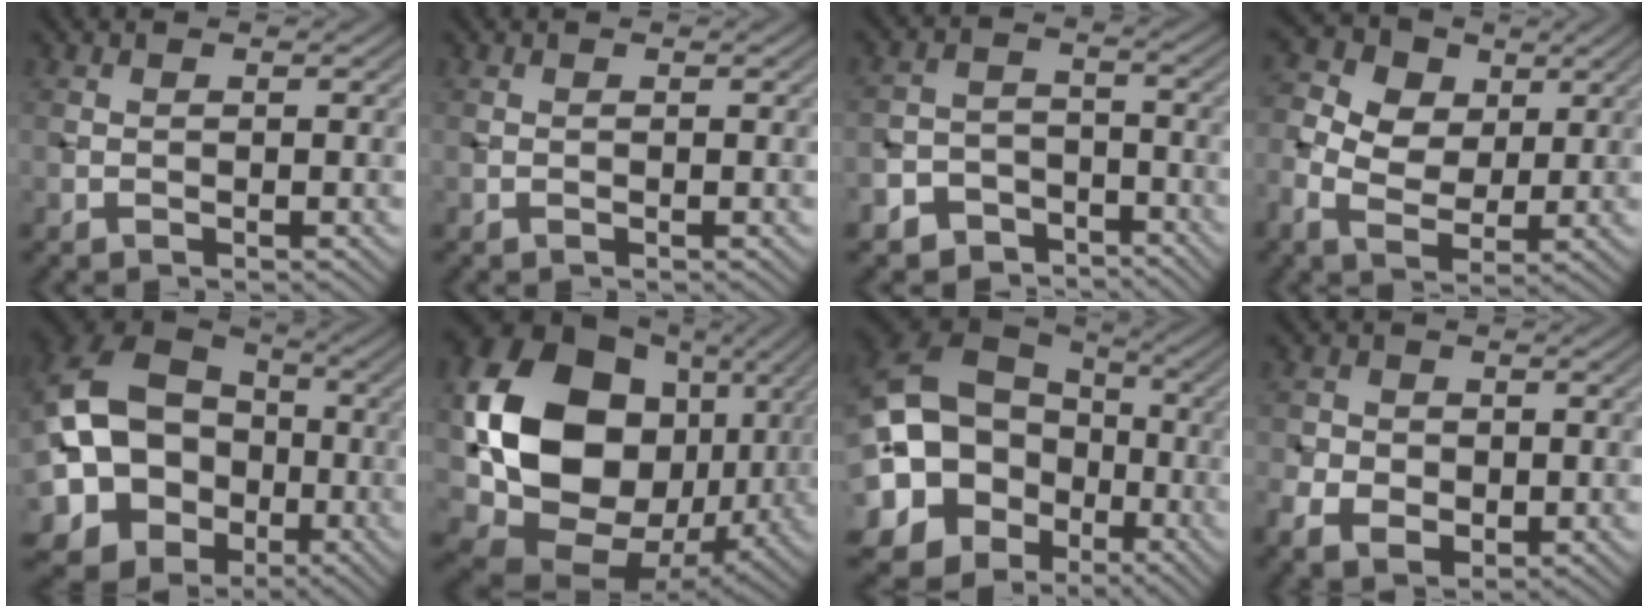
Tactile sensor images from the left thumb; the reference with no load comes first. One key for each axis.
{"total": 0.0}
{"total": 6.7, "fx": -5.0, "fy": 4.0, "fz": 1.9, "tx": -0.035, "ty": -0.010, "tz": -0.093}
{"total": 7.3, "fx": 1.6, "fy": 5.4, "fz": 4.6, "tx": -0.120, "ty": 0.007, "tz": 0.030}
{"total": 17.0, "fx": -2.2, "fy": 13.9, "fz": 9.5, "tx": -0.218, "ty": -0.018, "tz": -0.035}
{"total": 18.6, "fx": 2.0, "fy": 14.9, "fz": 10.9, "tx": -0.245, "ty": -0.038, "tz": 0.054}
{"total": 19.5, "fx": -3.1, "fy": 16.8, "fz": 9.4, "tx": -0.240, "ty": -0.021, "tz": -0.069}
{"total": 5.7, "fx": -1.2, "fy": 4.6, "fz": 3.2, "tx": -0.060, "ty": -0.012, "tz": -0.026}